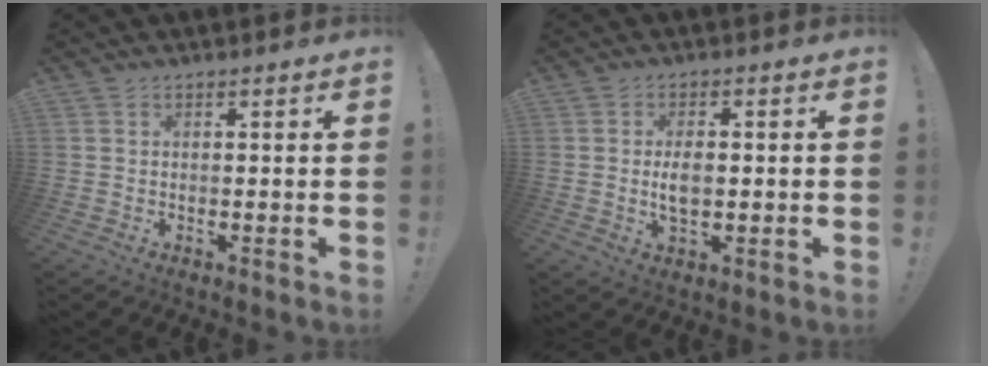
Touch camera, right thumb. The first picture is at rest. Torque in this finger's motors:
{"motor_torque": [-0.15, 0.12, 0.12, 0.12, 0.01]}